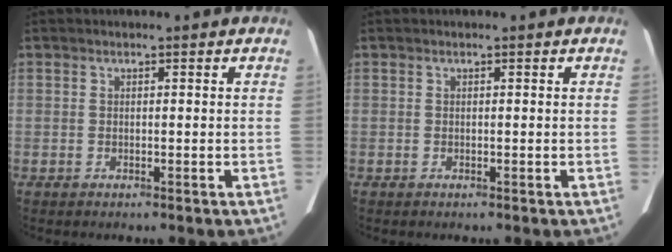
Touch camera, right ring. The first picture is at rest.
{"total": 0.0}